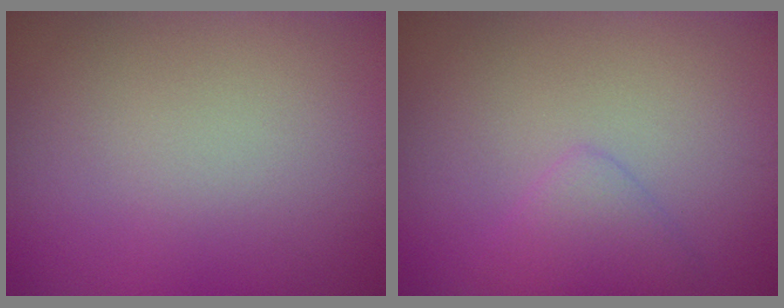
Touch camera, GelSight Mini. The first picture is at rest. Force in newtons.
{"total": 2.0, "press": 2.0, "slide": 0.0}